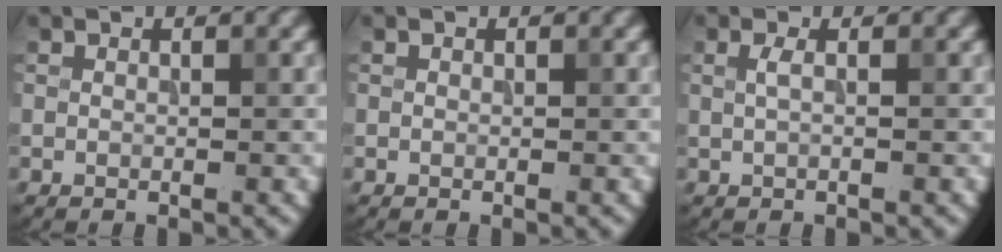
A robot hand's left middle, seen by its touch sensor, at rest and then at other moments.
{"total": 0.0}
{"total": 1.0, "force": [0.2, 0.2, 0.9], "torque": [-0.021, 0.002, 0.003]}